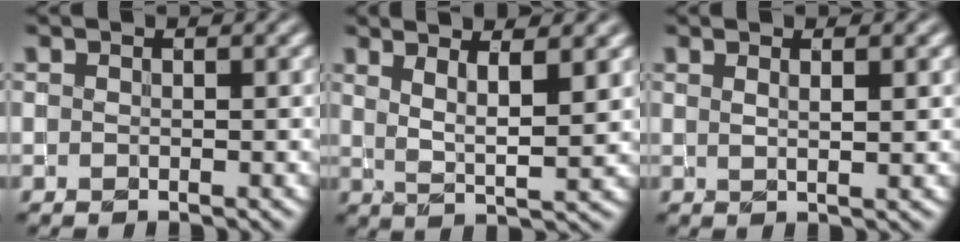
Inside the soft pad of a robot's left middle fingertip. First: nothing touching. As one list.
[{"total": 4.6, "force": [2.1, 1.0, 3.9], "torque": [-0.069, -0.009, 0.040]}, {"total": 2.8, "force": [1.4, 1.0, 2.3], "torque": [-0.018, -0.002, 0.005]}]